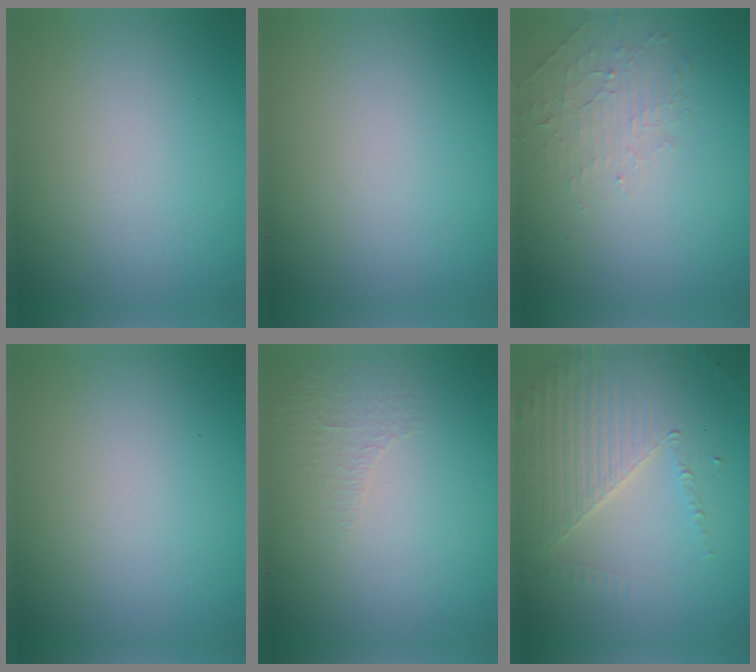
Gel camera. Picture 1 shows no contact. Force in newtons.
{"total": 0.0}
{"total": 1.9, "press": 0.6, "slide": 1.8}
{"total": 0.0}
{"total": 0.9, "press": 0.5, "slide": 0.8}
{"total": 4.4, "press": 3.9, "slide": 2.2}